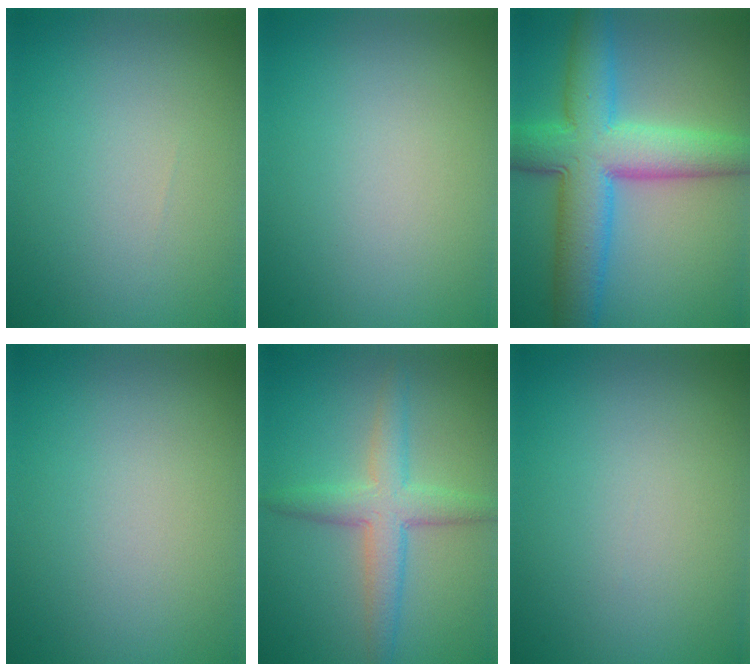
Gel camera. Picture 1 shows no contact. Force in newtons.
{"total": 0.0}
{"total": 10.0, "press": 10.0, "slide": 0.1}
{"total": 0.0}
{"total": 4.1, "press": 4.1, "slide": 0.1}
{"total": 0.0}